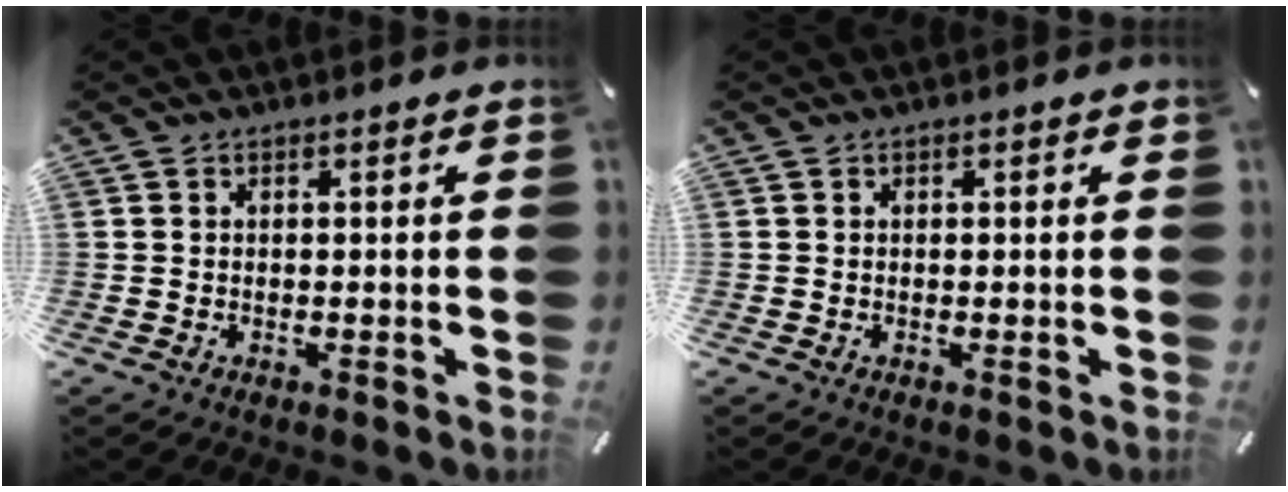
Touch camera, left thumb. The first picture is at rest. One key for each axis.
{"total": 0.0}